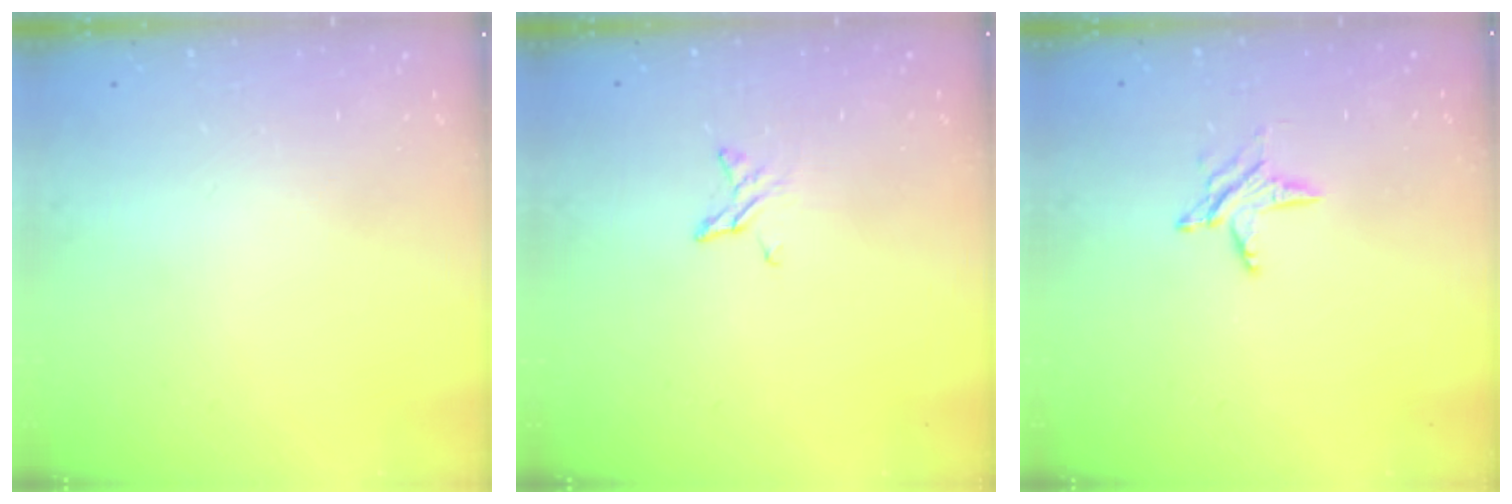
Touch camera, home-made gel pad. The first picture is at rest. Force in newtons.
{"total": 2.9, "press": 2.9, "slide": 0.3}
{"total": 5.5, "press": 5.5, "slide": 0.7}